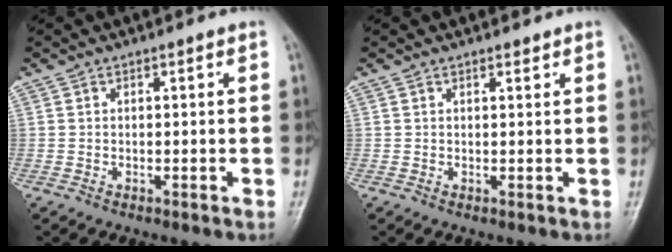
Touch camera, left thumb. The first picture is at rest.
{"total": 0.9, "force": [0.8, 0.3, 0.3], "torque": [-0.003, -0.007, 0.013]}